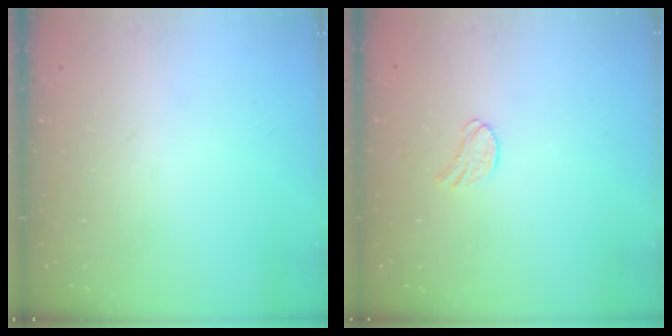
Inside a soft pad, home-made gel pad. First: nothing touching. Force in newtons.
{"total": 5.8, "press": 5.8, "slide": 0.4}